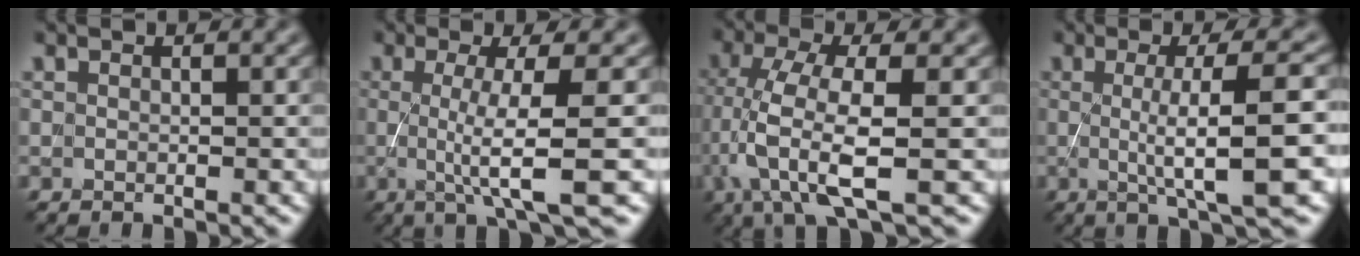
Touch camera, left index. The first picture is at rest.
{"total": 6.2, "force": [-0.3, 1.0, 6.1], "torque": [-0.103, -0.003, -0.004]}
{"total": 6.6, "force": [-1.6, 1.9, 6.2], "torque": [-0.140, -0.001, -0.034]}
{"total": 7.6, "force": [-0.2, 1.5, 7.4], "torque": [-0.107, 0.002, -0.001]}